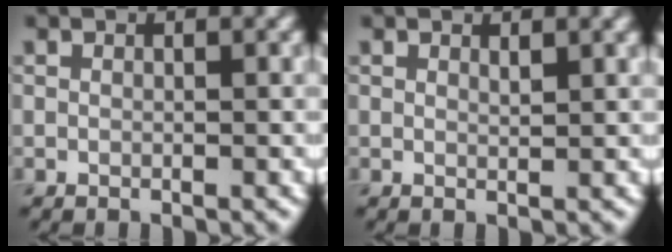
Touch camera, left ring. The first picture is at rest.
{"total": 0.7, "force": [0.6, 0.1, 0.4], "torque": [-0.005, -0.003, 0.011]}